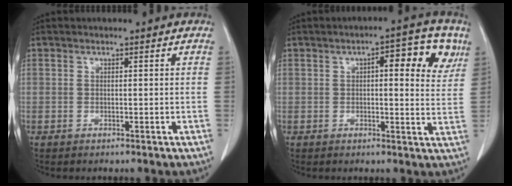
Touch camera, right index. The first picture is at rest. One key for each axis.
{"total": 9.9, "fx": 3.8, "fy": 3.2, "fz": 8.5, "tx": -0.109, "ty": 0.017, "tz": 0.046}